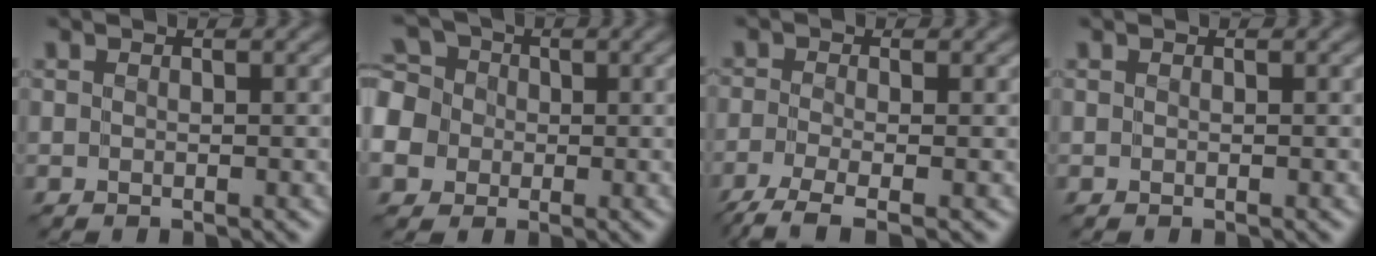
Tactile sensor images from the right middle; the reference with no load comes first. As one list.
[{"total": 9.4, "force": [-3.1, 8.4, 2.8], "torque": [-0.075, -0.003, -0.087]}, {"total": 3.8, "force": [-2.7, 0.6, 2.5], "torque": [-0.051, -0.008, -0.064]}, {"total": 0.0}]